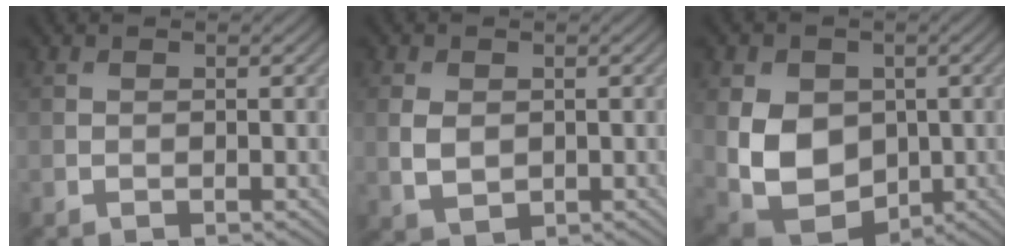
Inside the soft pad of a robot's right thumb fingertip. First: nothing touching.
{"total": 3.4, "force": [0.2, 2.5, 2.3], "torque": [-0.057, -0.004, 0.006]}
{"total": 10.2, "force": [-0.1, 7.8, 6.6], "torque": [-0.156, -0.015, -0.004]}